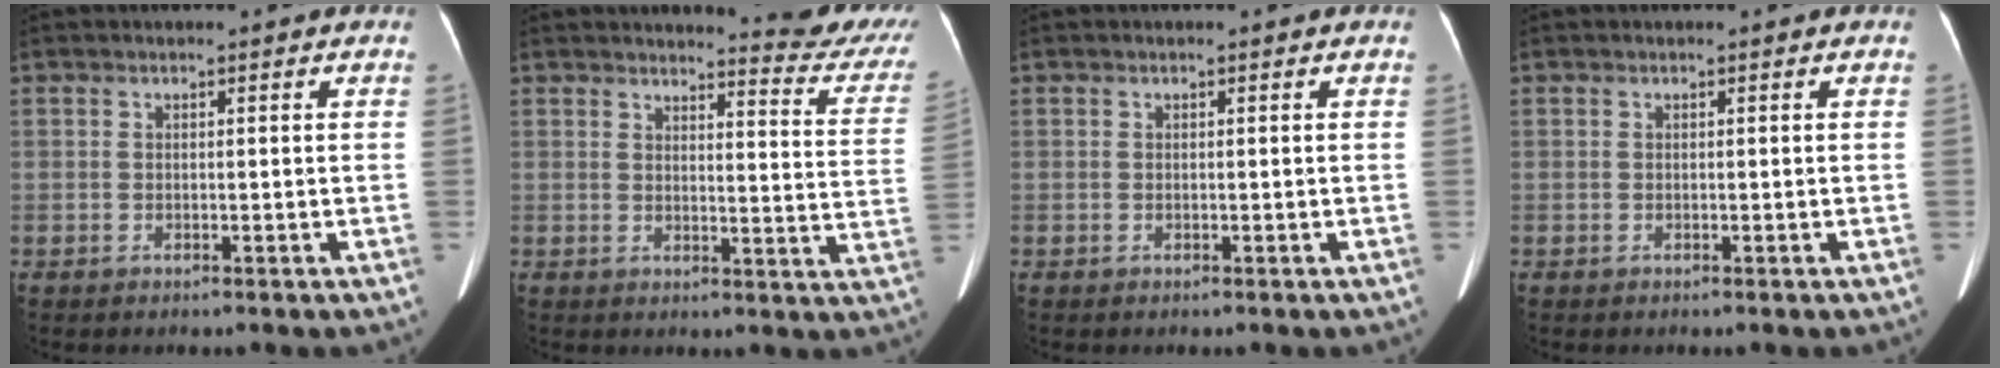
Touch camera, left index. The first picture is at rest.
{"total": 13.5, "force": [13.1, 0.3, 3.4], "torque": [-0.027, -0.097, 0.123]}
{"total": 0.0}
{"total": 0.0}